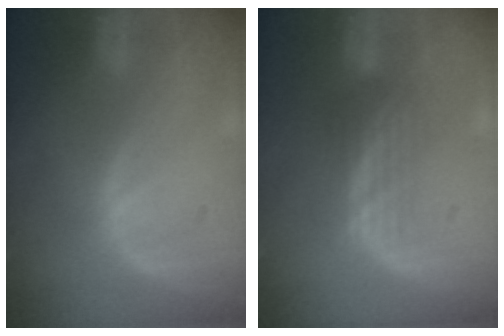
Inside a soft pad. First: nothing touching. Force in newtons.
{"total": 3.4, "press": 2.9, "slide": 1.9}